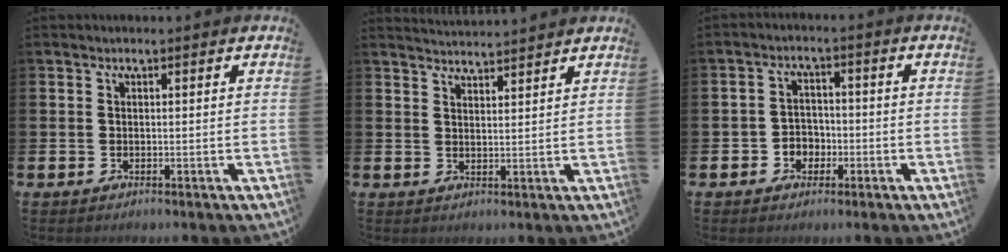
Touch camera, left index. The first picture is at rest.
{"total": 3.4, "force": [3.4, -0.1, -0.1], "torque": [0.000, -0.021, 0.061]}
{"total": 3.1, "force": [-1.4, 2.6, 0.8], "torque": [-0.016, -0.001, -0.035]}